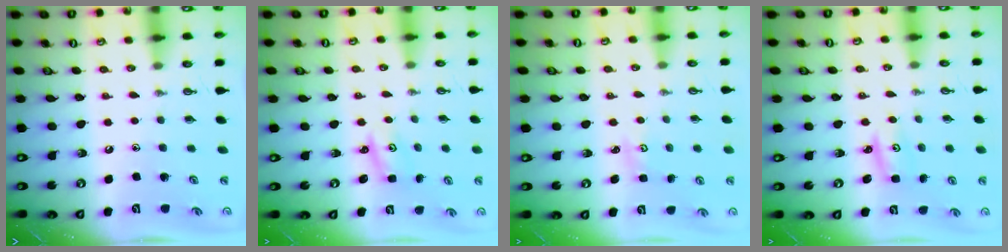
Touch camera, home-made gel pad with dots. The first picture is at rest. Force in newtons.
{"total": 2.2, "press": 2.2, "slide": 0.2}
{"total": 2.1, "press": 2.1, "slide": 0.2}
{"total": 2.6, "press": 2.6, "slide": 0.2}